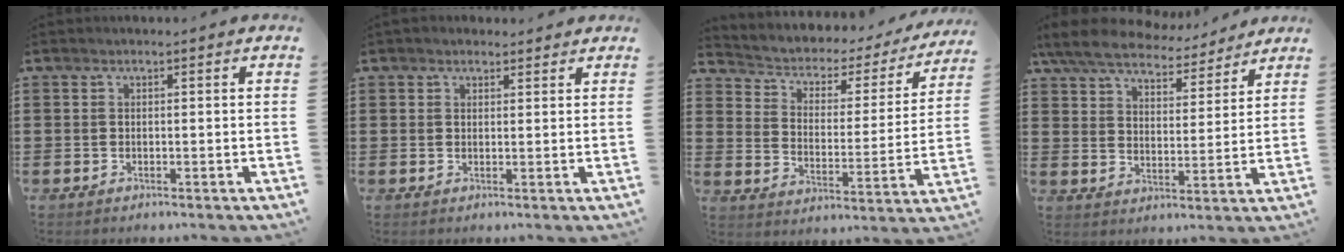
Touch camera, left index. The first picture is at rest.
{"total": 1.5, "force": [1.4, 0.7, 0.2], "torque": [0.002, 0.002, 0.025]}
{"total": 2.8, "force": [1.7, 1.9, 1.1], "torque": [-0.038, -0.016, 0.018]}
{"total": 7.1, "force": [6.5, 1.4, 2.2], "torque": [-0.074, -0.034, 0.114]}